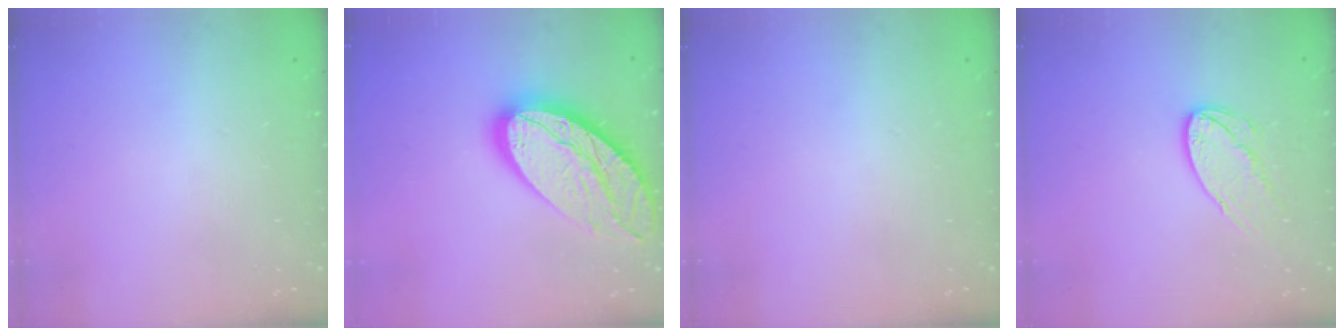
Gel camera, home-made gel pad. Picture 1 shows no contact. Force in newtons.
{"total": 21.6, "press": 21.5, "slide": 1.9}
{"total": 0.0}
{"total": 10.4, "press": 10.4, "slide": 0.8}